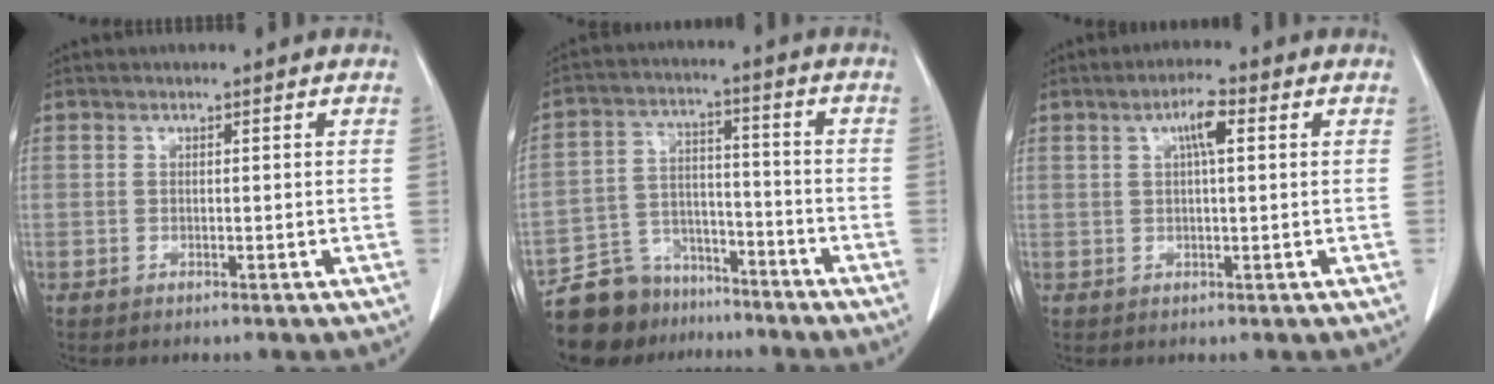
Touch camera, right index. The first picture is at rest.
{"total": 11.0, "force": [-9.1, 5.9, 1.8], "torque": [-0.045, 0.029, -0.154]}
{"total": 3.9, "force": [1.3, 0.6, 3.7], "torque": [-0.067, 0.008, 0.022]}